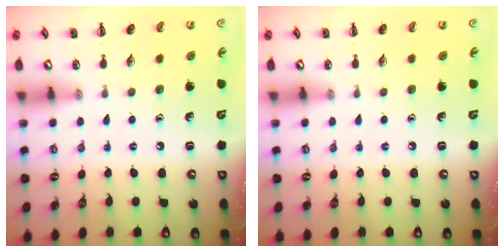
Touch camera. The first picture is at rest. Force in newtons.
{"total": 0.0}